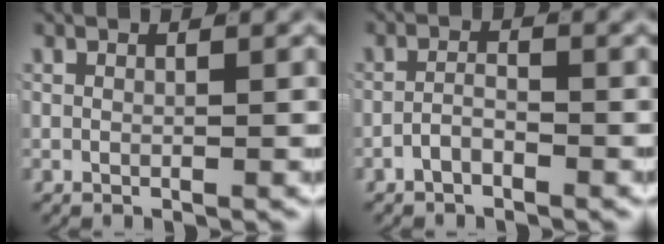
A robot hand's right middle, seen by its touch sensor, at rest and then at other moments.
{"total": 1.8, "force": [-1.5, 0.5, 0.9], "torque": [-0.010, 0.000, -0.030]}